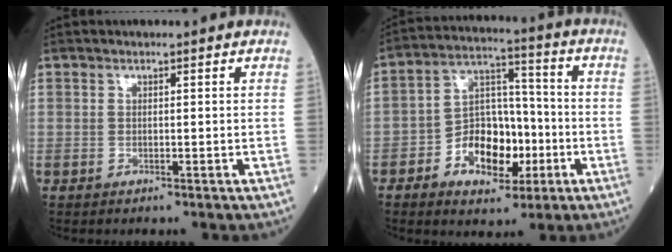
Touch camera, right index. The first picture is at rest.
{"total": 11.3, "force": [-4.0, 6.7, 8.2], "torque": [-0.145, 0.026, -0.062]}